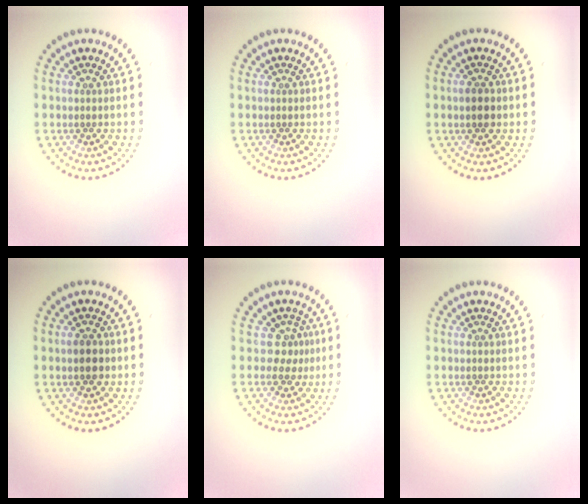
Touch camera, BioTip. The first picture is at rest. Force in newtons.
{"total": 0.0}
{"total": 1.6, "press": 1.6, "slide": 0.2}
{"total": 2.2, "press": 2.2, "slide": 0.1}
{"total": 2.2, "press": 1.5, "slide": 1.6}
{"total": 0.0}